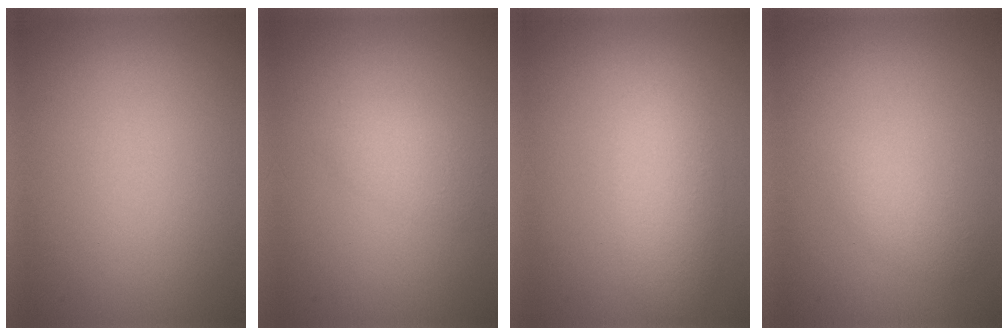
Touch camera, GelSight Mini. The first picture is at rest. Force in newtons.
{"total": 1.9, "press": 1.9, "slide": 0.1}
{"total": 3.7, "press": 3.7, "slide": 0.1}
{"total": 1.4, "press": 1.4, "slide": 0.1}